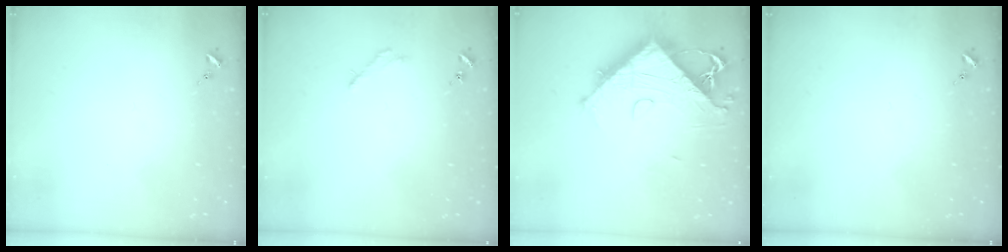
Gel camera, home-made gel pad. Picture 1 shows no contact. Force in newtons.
{"total": 2.5, "press": 2.5, "slide": 0.2}
{"total": 13.1, "press": 13.0, "slide": 1.5}
{"total": 0.0}